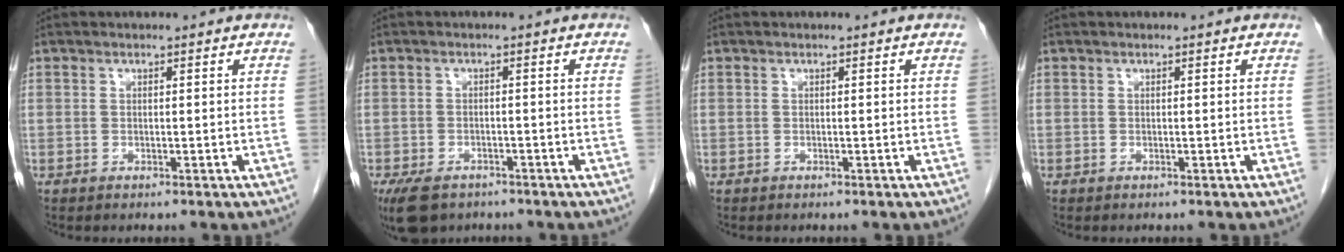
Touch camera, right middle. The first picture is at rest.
{"total": 6.7, "force": [-4.8, 3.6, 3.0], "torque": [-0.057, -0.007, -0.074]}
{"total": 0.0}
{"total": 0.0}